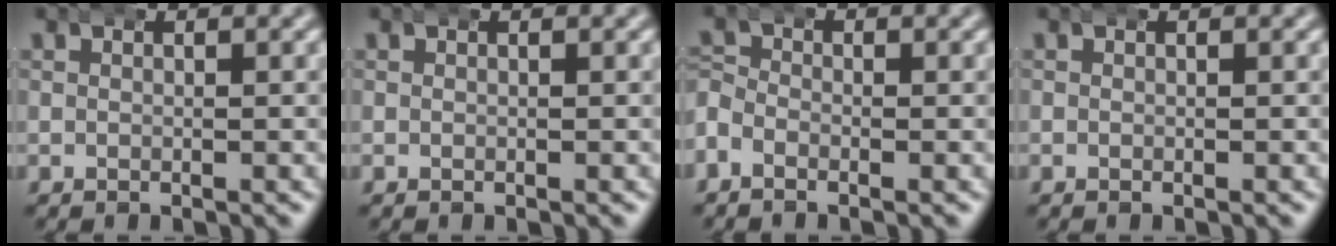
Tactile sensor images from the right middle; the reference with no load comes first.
{"total": 0.0}
{"total": 2.0, "force": [-0.8, 1.7, 0.7], "torque": [-0.024, -0.007, -0.021]}
{"total": 0.0}